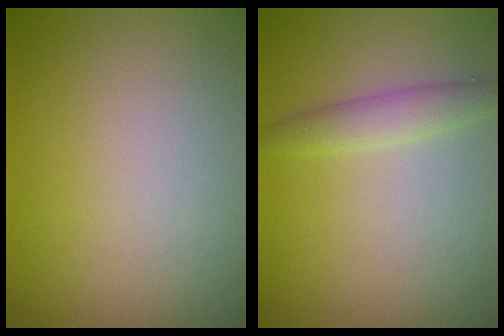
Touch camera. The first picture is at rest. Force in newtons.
{"total": 1.9, "press": 1.9, "slide": 0.0}